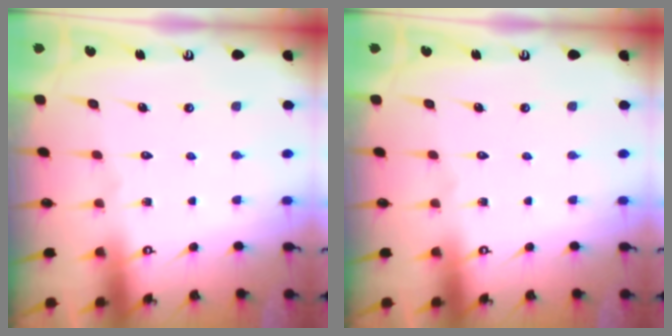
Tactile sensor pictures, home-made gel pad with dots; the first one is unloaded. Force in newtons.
{"total": 0.0}